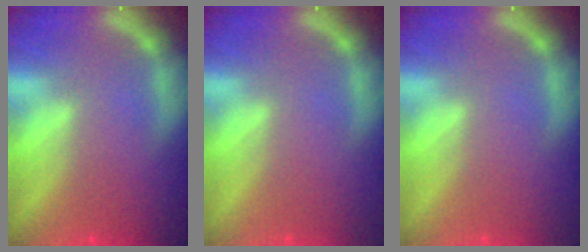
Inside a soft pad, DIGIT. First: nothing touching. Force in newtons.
{"total": 0.0}
{"total": 0.0}